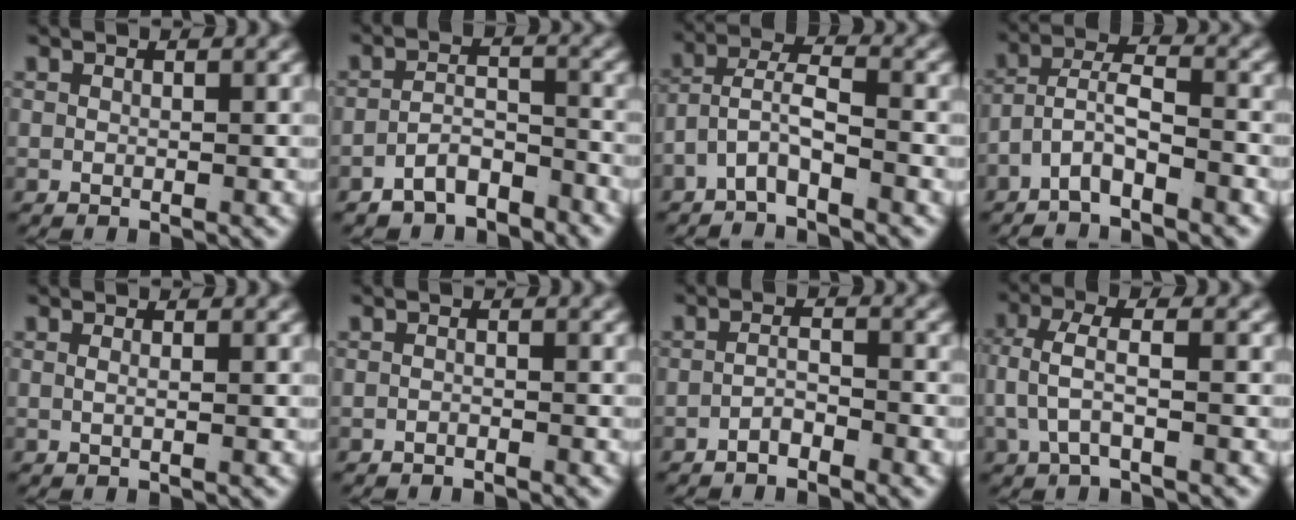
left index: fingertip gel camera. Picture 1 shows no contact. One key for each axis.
{"total": 4.6, "fx": -4.1, "fy": 1.6, "fz": 1.3, "tx": -0.015, "ty": -0.016, "tz": -0.070}
{"total": 3.8, "fx": -1.5, "fy": 2.3, "fz": 2.7, "tx": -0.064, "ty": -0.020, "tz": -0.021}
{"total": 4.9, "fx": -2.3, "fy": 3.0, "fz": 3.1, "tx": -0.072, "ty": -0.020, "tz": -0.037}
{"total": 0.9, "fx": -0.1, "fy": -0.7, "fz": 0.6, "tx": -0.013, "ty": -0.008, "tz": 0.002}
{"total": 0.9, "fx": -0.8, "fy": -0.3, "fz": 0.0, "tx": -0.006, "ty": -0.005, "tz": -0.012}
{"total": 2.3, "fx": -2.0, "fy": 0.5, "fz": 1.0, "tx": -0.016, "ty": -0.009, "tz": -0.034}
{"total": 3.9, "fx": -0.4, "fy": 2.0, "fz": 3.3, "tx": -0.080, "ty": -0.011, "tz": -0.002}